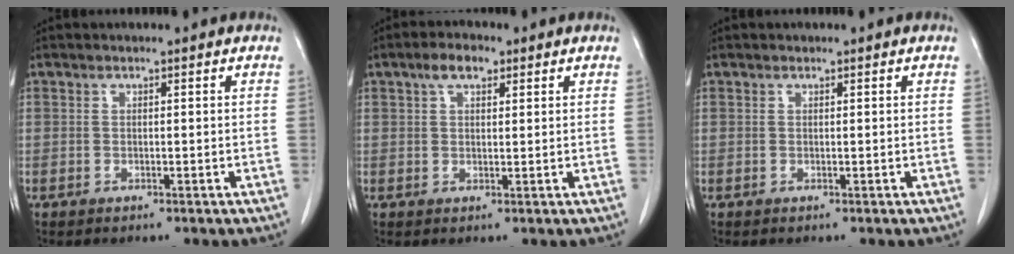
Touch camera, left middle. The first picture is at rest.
{"total": 3.7, "force": [2.1, 1.7, 2.5], "torque": [-0.050, 0.014, 0.038]}
{"total": 0.0}